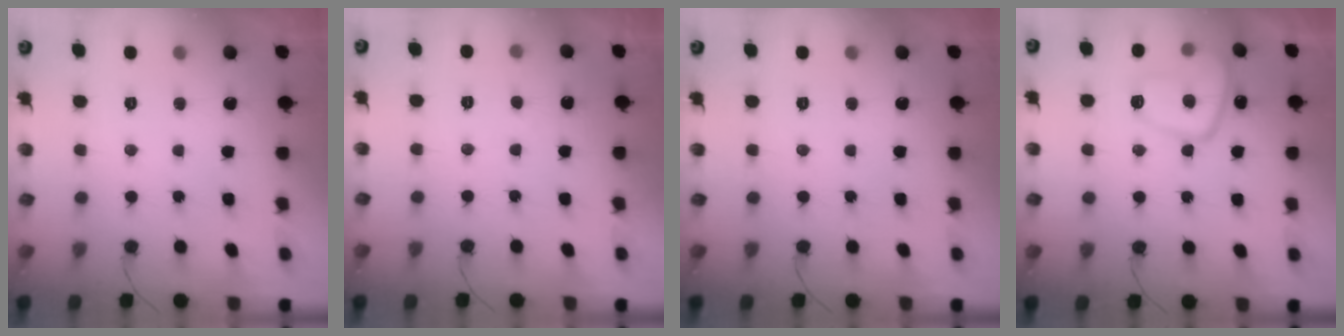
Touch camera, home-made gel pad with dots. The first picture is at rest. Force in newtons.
{"total": 1.1, "press": 1.0, "slide": 0.4}
{"total": 0.0}
{"total": 11.3, "press": 11.2, "slide": 1.0}